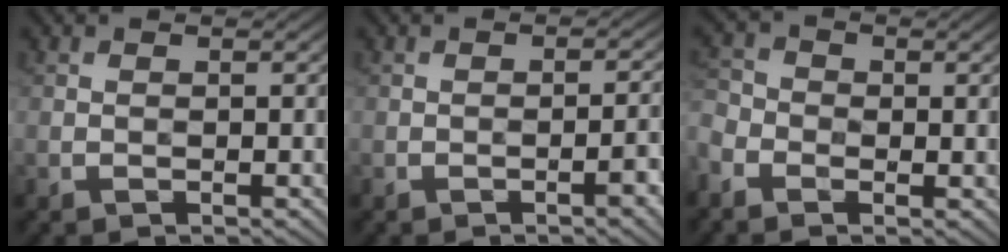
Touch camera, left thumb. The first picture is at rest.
{"total": 3.2, "force": [-1.4, 0.5, 2.9], "torque": [-0.039, 0.010, -0.024]}
{"total": 4.0, "force": [-2.0, 2.9, 1.9], "torque": [-0.062, -0.004, -0.051]}